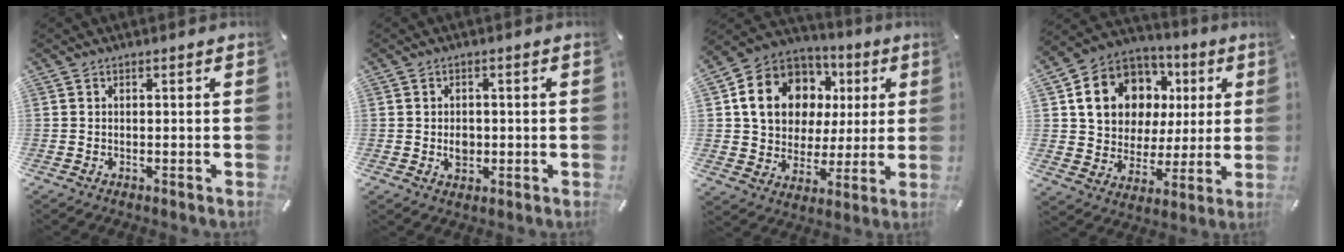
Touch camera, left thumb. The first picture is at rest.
{"total": 3.3, "force": [-0.4, 2.6, 1.9], "torque": [-0.028, 0.000, -0.008]}
{"total": 15.3, "force": [4.2, 12.9, 7.1], "torque": [-0.122, -0.015, 0.086]}
{"total": 14.5, "force": [4.9, 12.1, 6.3], "torque": [-0.107, -0.017, 0.101]}